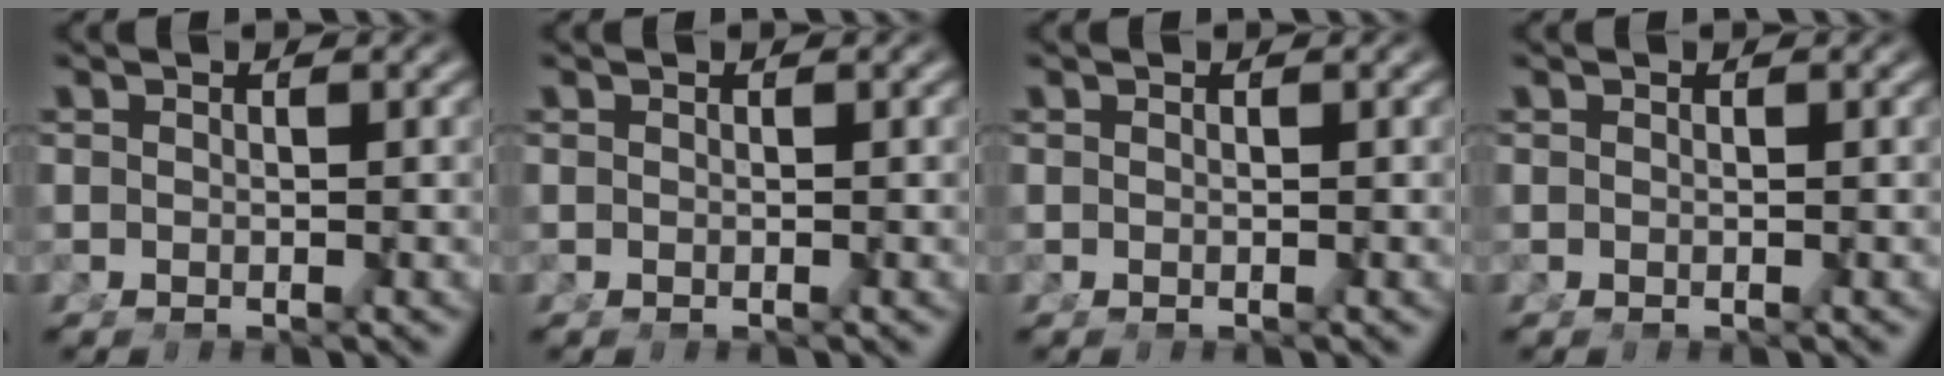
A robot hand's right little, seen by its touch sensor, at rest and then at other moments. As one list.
[{"total": 0.0}, {"total": 0.0}, {"total": 0.0}]